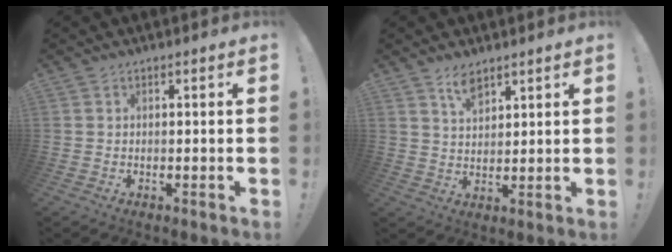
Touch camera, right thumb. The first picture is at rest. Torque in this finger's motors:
{"motor_torque": [-0.22, 0.25, 0.30, 0.25, 0.05]}